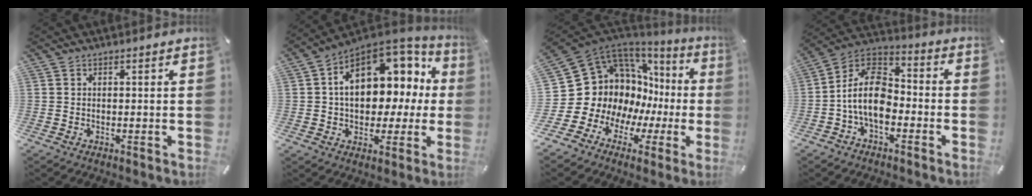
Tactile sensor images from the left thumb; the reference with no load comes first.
{"total": 15.4, "force": [3.7, 10.7, 10.4], "torque": [-0.145, -0.024, 0.069]}
{"total": 14.6, "force": [2.8, 12.9, 6.1], "torque": [-0.115, -0.073, 0.089]}
{"total": 13.2, "force": [-4.5, 8.3, 9.3], "torque": [-0.200, 0.022, -0.088]}